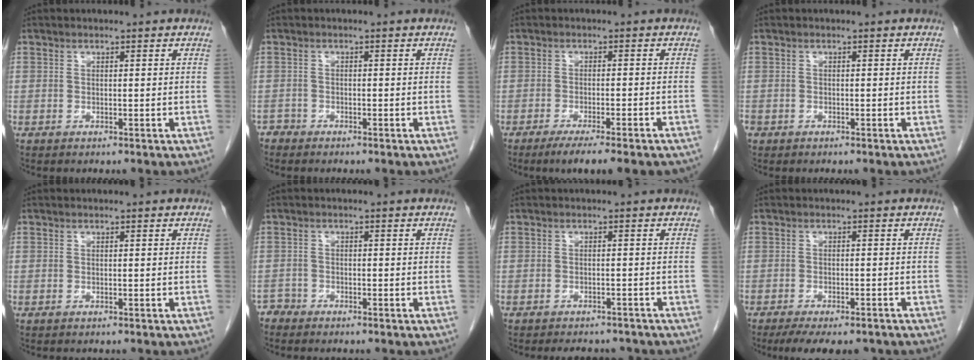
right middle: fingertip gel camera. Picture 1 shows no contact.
{"total": 1.1, "force": [-1.0, 0.4, -0.4], "torque": [0.011, 0.000, -0.019]}
{"total": 10.4, "force": [-8.1, 1.3, 6.3], "torque": [-0.070, -0.012, -0.111]}
{"total": 1.3, "force": [-0.7, 1.0, 0.3], "torque": [-0.008, 0.001, -0.012]}
{"total": 0.0}
{"total": 1.5, "force": [-1.3, 0.3, -0.6], "torque": [0.018, -0.001, -0.027]}
{"total": 5.7, "force": [-5.2, 2.0, 1.3], "torque": [-0.013, 0.000, -0.060]}
{"total": 9.7, "force": [-7.8, 3.2, 4.9], "torque": [-0.067, -0.007, -0.105]}